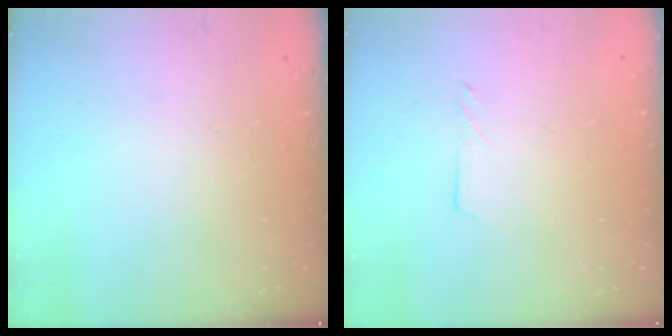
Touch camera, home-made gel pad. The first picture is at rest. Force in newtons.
{"total": 2.2, "press": 2.2, "slide": 0.2}